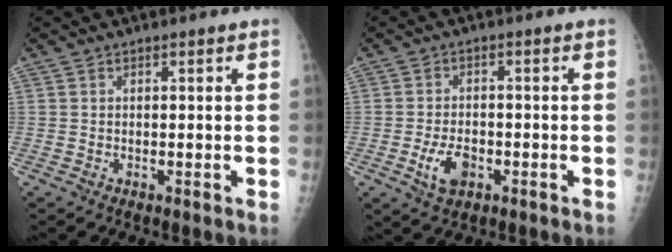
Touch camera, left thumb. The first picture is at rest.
{"total": 5.5, "force": [-2.1, 3.3, 3.8], "torque": [-0.067, 0.007, -0.032]}